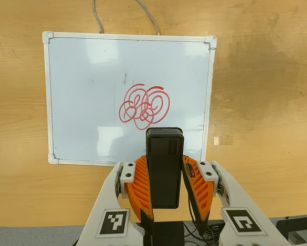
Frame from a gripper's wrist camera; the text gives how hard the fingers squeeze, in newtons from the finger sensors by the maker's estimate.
{"total": 3.9, "left": 2.5, "right": 5.2}